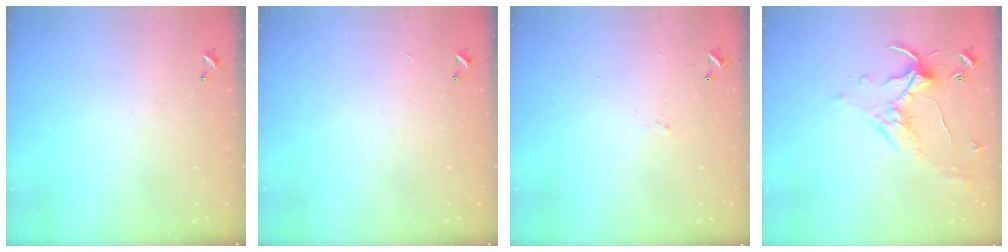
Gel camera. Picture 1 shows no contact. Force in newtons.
{"total": 0.9, "press": 0.9, "slide": 0.2}
{"total": 0.6, "press": 0.2, "slide": 0.6}
{"total": 1.2, "press": 0.6, "slide": 1.0}